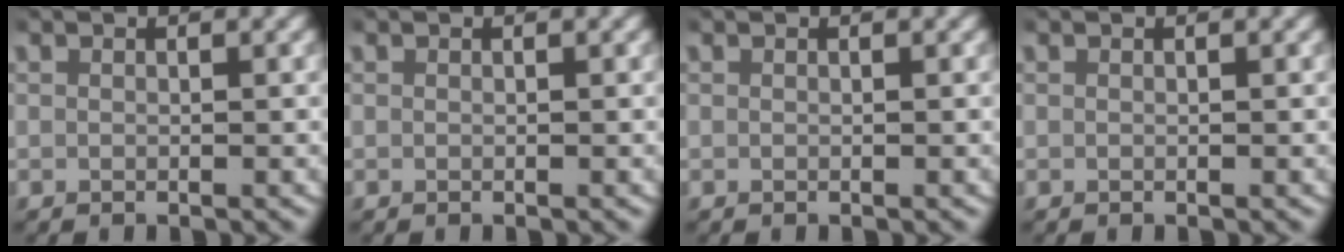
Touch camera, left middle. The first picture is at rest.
{"total": 0.0}
{"total": 0.0}
{"total": 0.0}